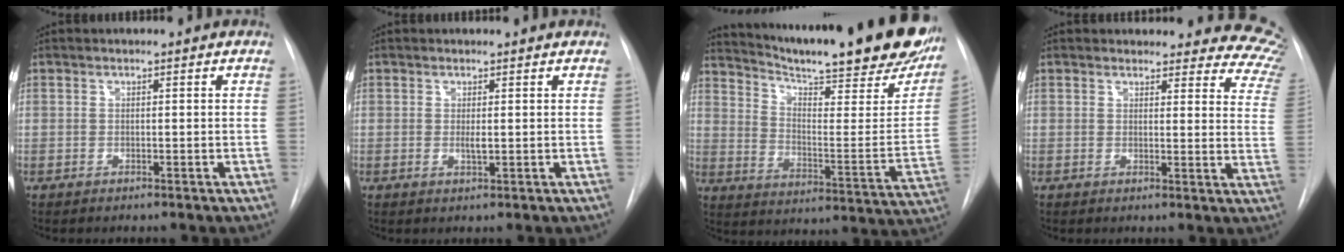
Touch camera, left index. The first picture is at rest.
{"total": 1.1, "force": [-0.5, 0.2, 1.0], "torque": [-0.021, -0.008, -0.008]}
{"total": 30.2, "force": [24.3, 4.4, 17.3], "torque": [-0.251, -0.083, 0.313]}
{"total": 15.2, "force": [14.4, 4.5, 2.0], "torque": [0.026, -0.095, 0.114]}